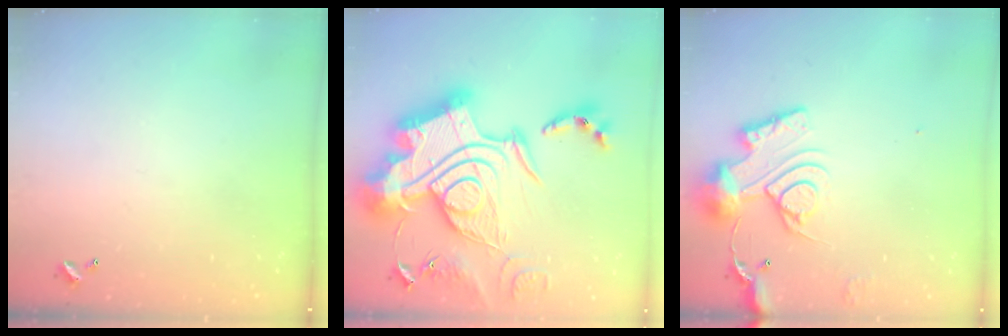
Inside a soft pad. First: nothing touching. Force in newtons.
{"total": 0.6, "press": 0.6, "slide": 0.0}
{"total": 13.9, "press": 13.8, "slide": 1.6}